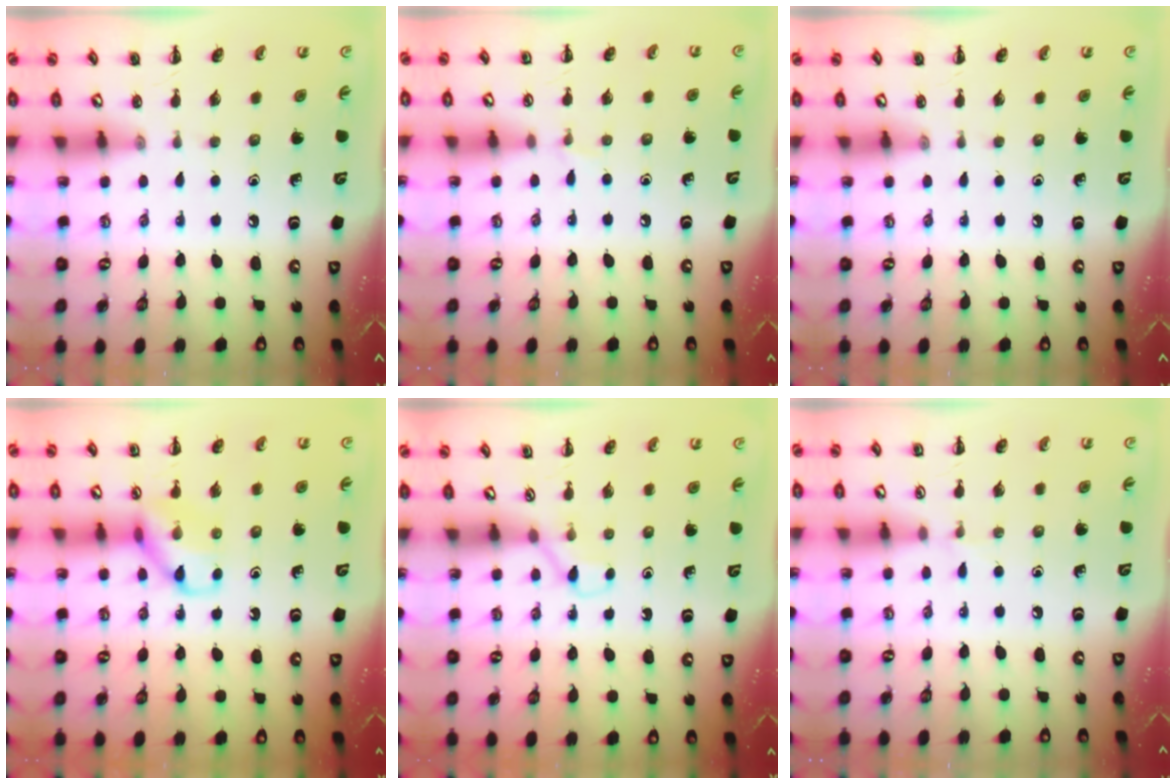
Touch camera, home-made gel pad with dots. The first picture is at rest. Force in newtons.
{"total": 3.5, "press": 3.3, "slide": 1.2}
{"total": 0.0}
{"total": 10.4, "press": 10.3, "slide": 1.2}
{"total": 2.1, "press": 2.0, "slide": 0.8}
{"total": 3.5, "press": 3.3, "slide": 1.2}